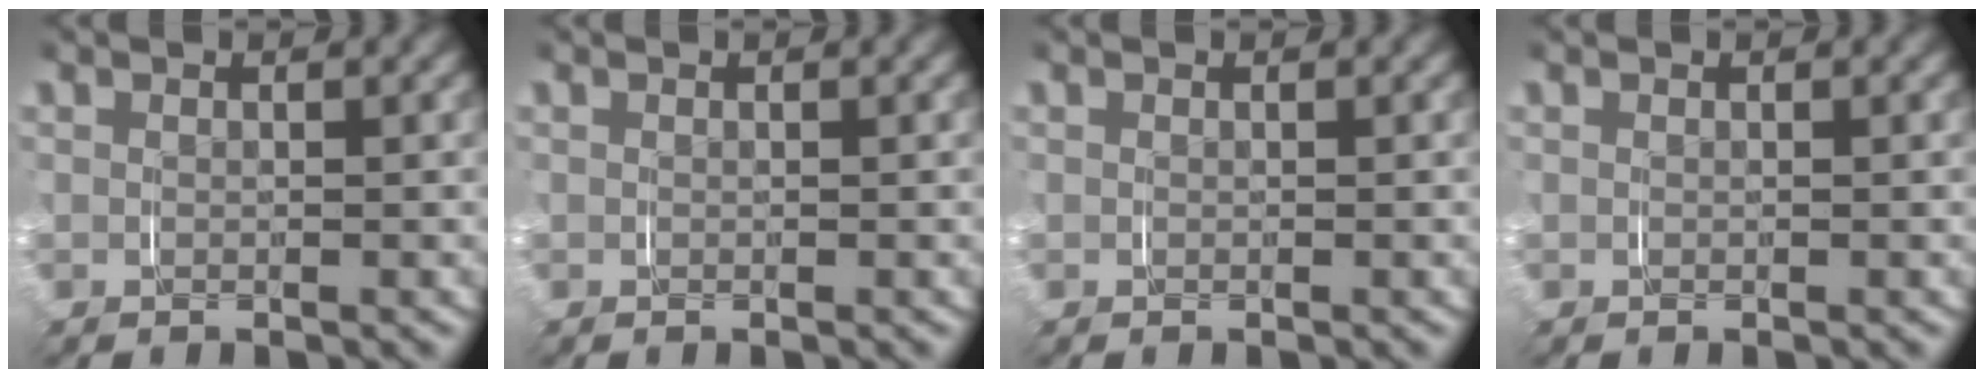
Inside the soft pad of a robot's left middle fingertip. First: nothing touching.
{"total": 0.0}
{"total": 0.0}
{"total": 0.0}